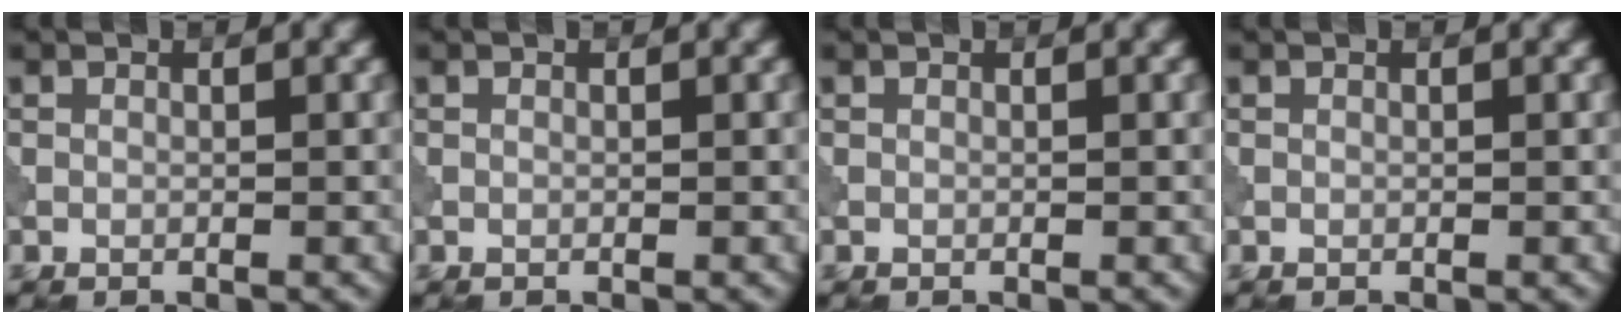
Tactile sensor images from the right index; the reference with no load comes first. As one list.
[{"total": 0.0}, {"total": 0.0}, {"total": 0.0}]